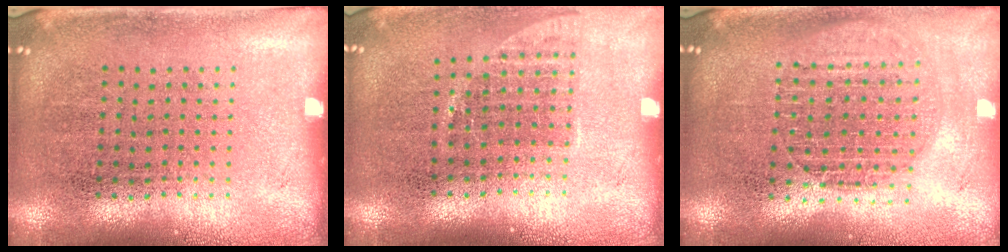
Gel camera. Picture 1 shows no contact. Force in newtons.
{"total": 1.1, "press": 0.9, "slide": 0.6}
{"total": 1.6, "press": 1.4, "slide": 0.7}